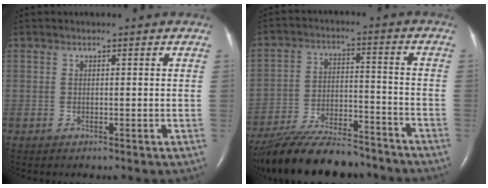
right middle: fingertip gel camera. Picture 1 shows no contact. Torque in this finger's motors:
{"motor_torque": [1.04, -1.10, 0.35, 0.11]}